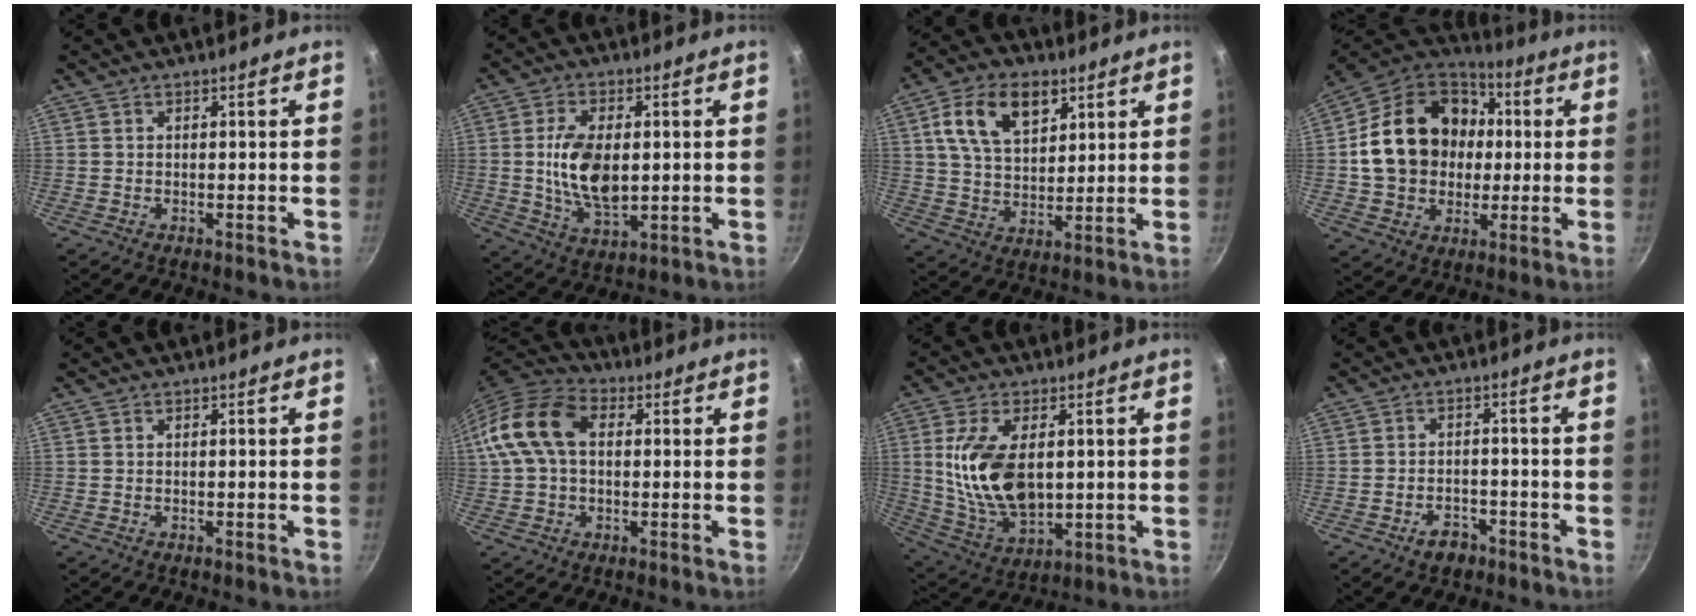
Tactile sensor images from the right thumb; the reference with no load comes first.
{"total": 11.8, "force": [0.5, 6.6, 9.8], "torque": [-0.172, -0.007, 0.013]}
{"total": 13.5, "force": [5.8, 8.3, 9.0], "torque": [-0.131, -0.012, 0.099]}
{"total": 21.8, "force": [1.6, 17.7, 12.6], "torque": [-0.203, 0.035, 0.031]}
{"total": 0.0}
{"total": 12.9, "force": [2.1, 8.6, 9.4], "torque": [-0.164, 0.027, 0.020]}
{"total": 15.8, "force": [1.9, 8.9, 12.9], "torque": [-0.233, -0.018, 0.047]}
{"total": 4.1, "force": [-2.7, 2.6, 1.7], "torque": [-0.011, 0.025, -0.034]}